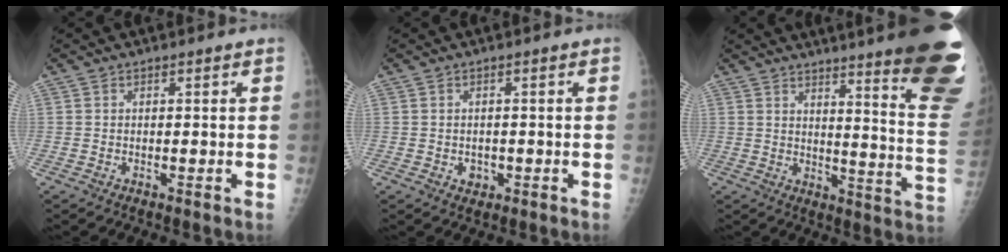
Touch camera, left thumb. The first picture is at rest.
{"total": 1.9, "force": [-0.5, 1.7, 0.8], "torque": [-0.004, 0.003, -0.003]}
{"total": 24.7, "force": [17.8, 2.5, 17.0], "torque": [-0.170, -0.130, 0.213]}